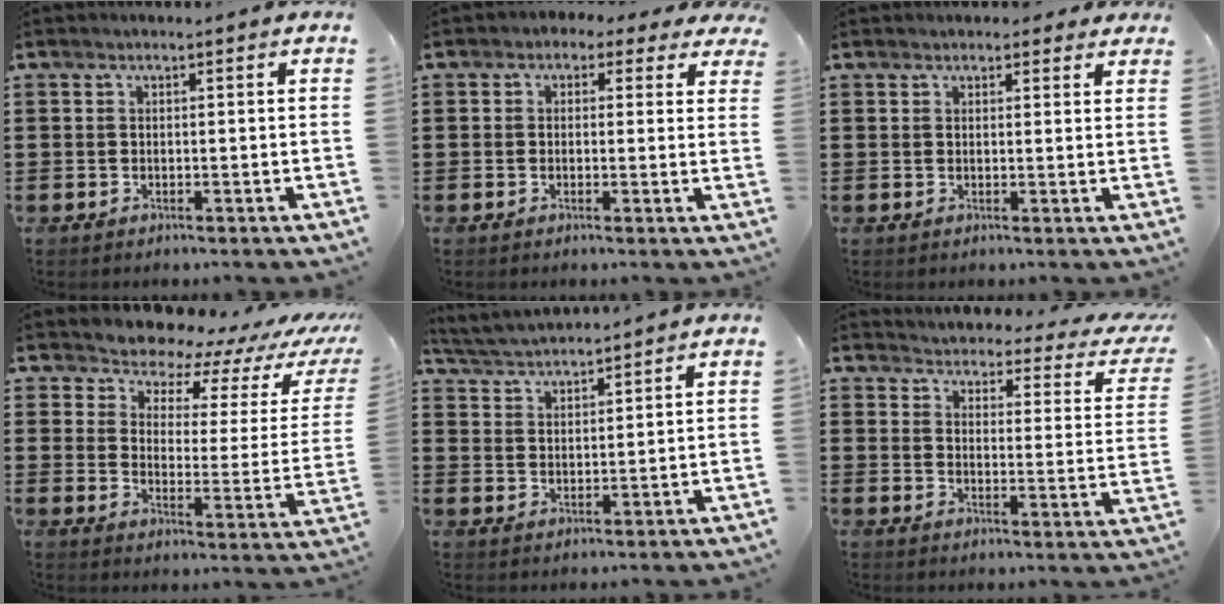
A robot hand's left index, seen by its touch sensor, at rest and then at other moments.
{"total": 1.7, "force": [0.3, 1.5, 0.8], "torque": [-0.024, 0.011, 0.003]}
{"total": 1.8, "force": [1.6, 0.8, 0.4], "torque": [-0.004, 0.003, 0.028]}
{"total": 6.7, "force": [6.4, 1.8, 0.5], "torque": [-0.035, -0.059, 0.108]}
{"total": 3.8, "force": [3.7, 0.2, 0.4], "torque": [-0.024, -0.012, 0.067]}
{"total": 2.6, "force": [2.5, 0.2, 0.6], "torque": [-0.033, -0.029, 0.034]}